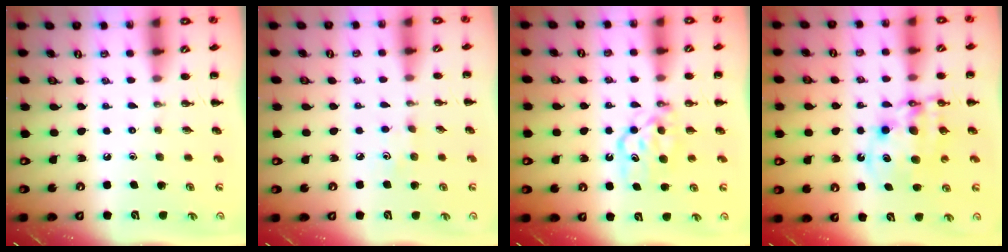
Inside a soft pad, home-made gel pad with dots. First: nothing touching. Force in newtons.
{"total": 2.6, "press": 2.4, "slide": 0.9}
{"total": 7.9, "press": 7.8, "slide": 1.1}
{"total": 10.5, "press": 10.2, "slide": 2.6}